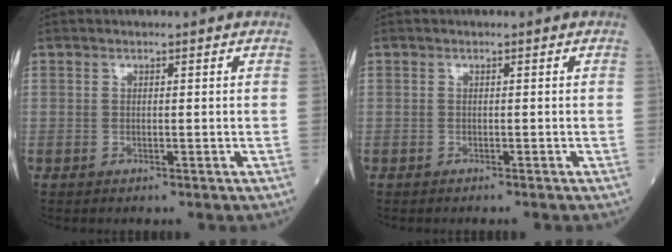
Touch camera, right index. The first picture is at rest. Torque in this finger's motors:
{"motor_torque": [0.00, -0.07, 0.05, 0.01]}